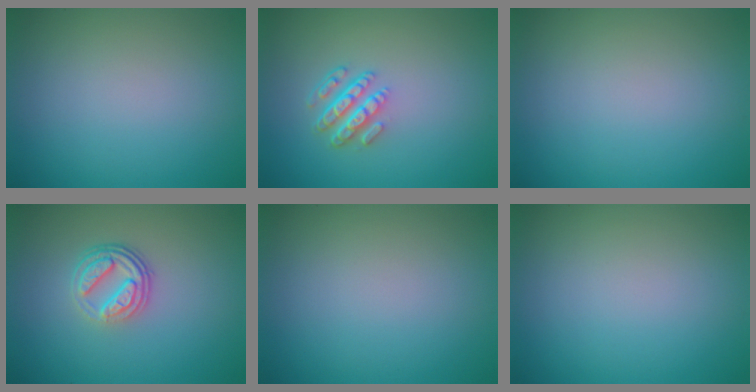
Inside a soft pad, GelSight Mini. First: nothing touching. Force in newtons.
{"total": 4.0, "press": 2.8, "slide": 2.8}
{"total": 0.0}
{"total": 3.8, "press": 2.7, "slide": 2.7}
{"total": 0.0}
{"total": 0.0}